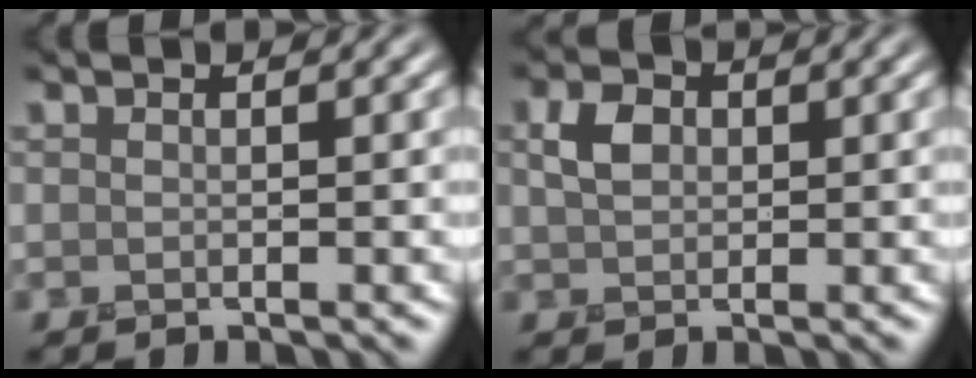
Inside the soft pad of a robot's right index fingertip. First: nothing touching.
{"total": 2.3, "force": [0.3, 1.8, 1.4], "torque": [-0.033, 0.004, 0.001]}